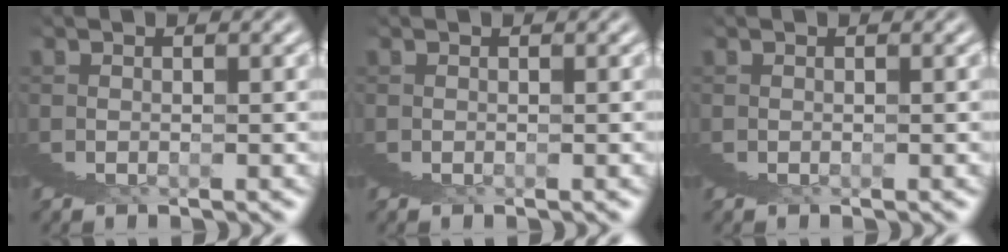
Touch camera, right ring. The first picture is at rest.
{"total": 0.0}
{"total": 0.0}